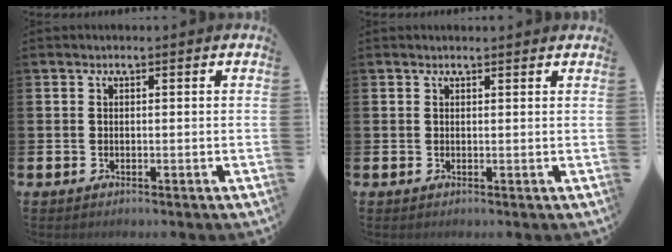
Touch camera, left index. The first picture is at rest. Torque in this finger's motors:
{"motor_torque": [0.90, -1.24, 0.03, 0.00]}